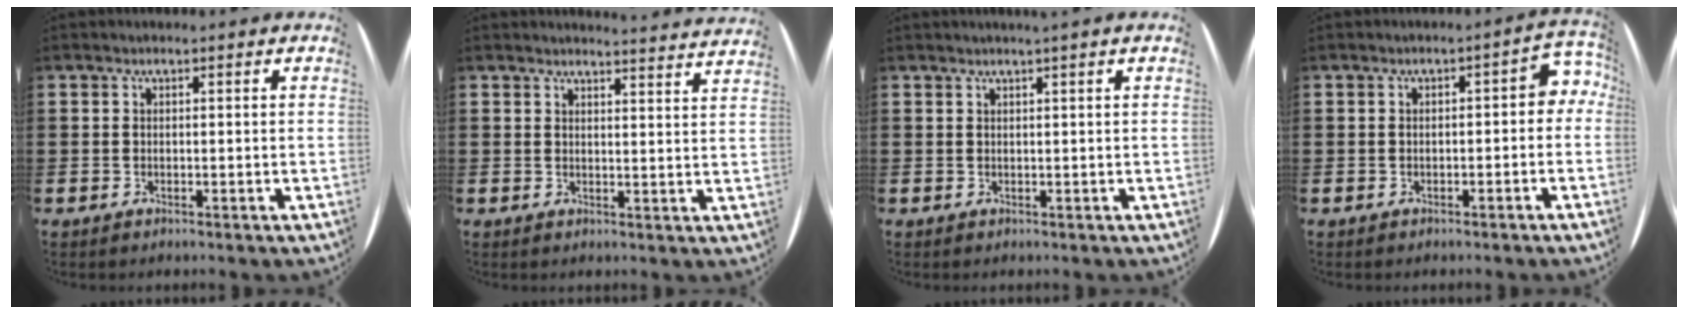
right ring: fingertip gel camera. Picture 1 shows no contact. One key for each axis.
{"total": 2.7, "fx": 2.7, "fy": -0.4, "fz": -0.1, "tx": -0.002, "ty": -0.015, "tz": 0.049}
{"total": 0.7, "fx": 0.4, "fy": -0.4, "fz": 0.5, "tx": -0.005, "ty": -0.003, "tz": 0.007}
{"total": 2.8, "fx": -1.3, "fy": 1.6, "fz": 1.9, "tx": -0.038, "ty": 0.013, "tz": -0.031}